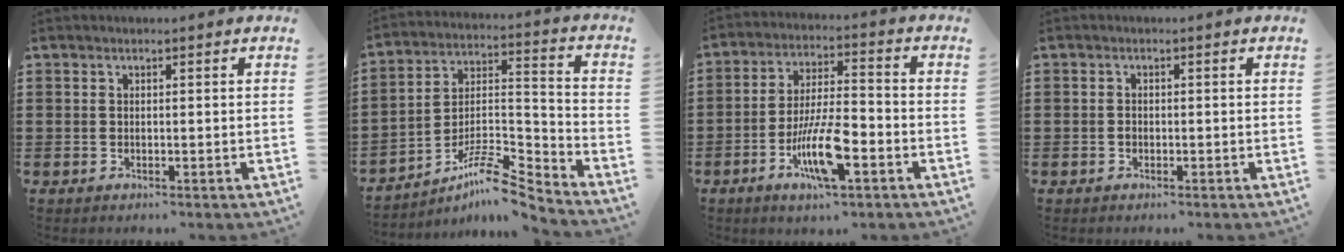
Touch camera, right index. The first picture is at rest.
{"total": 9.1, "force": [-7.4, 1.6, 4.9], "torque": [-0.085, 0.008, -0.145]}
{"total": 10.6, "force": [-4.4, 3.0, 9.1], "torque": [-0.185, -0.003, -0.081]}
{"total": 0.7, "force": [-0.4, 0.5, 0.4], "torque": [-0.010, -0.001, -0.007]}